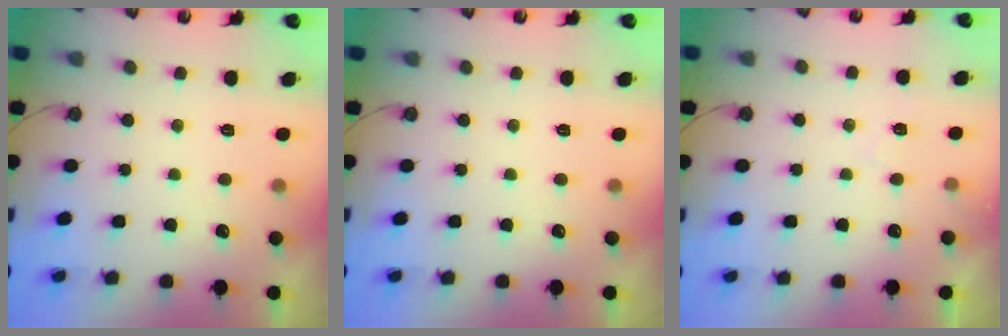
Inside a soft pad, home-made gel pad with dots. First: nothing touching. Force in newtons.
{"total": 0.0}
{"total": 3.7, "press": 3.7, "slide": 0.6}